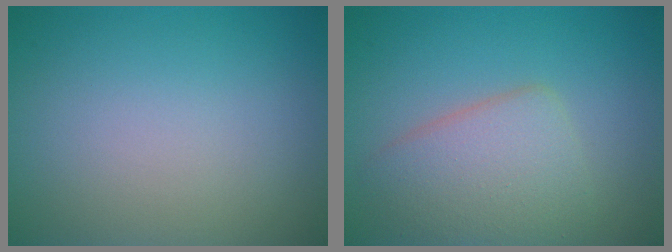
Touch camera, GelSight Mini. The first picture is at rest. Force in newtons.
{"total": 4.6, "press": 4.6, "slide": 0.4}